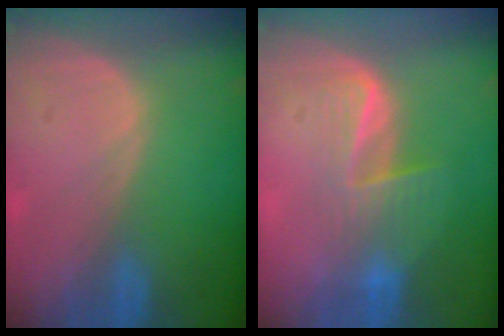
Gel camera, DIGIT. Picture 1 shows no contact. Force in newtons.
{"total": 6.0, "press": 5.6, "slide": 2.1}